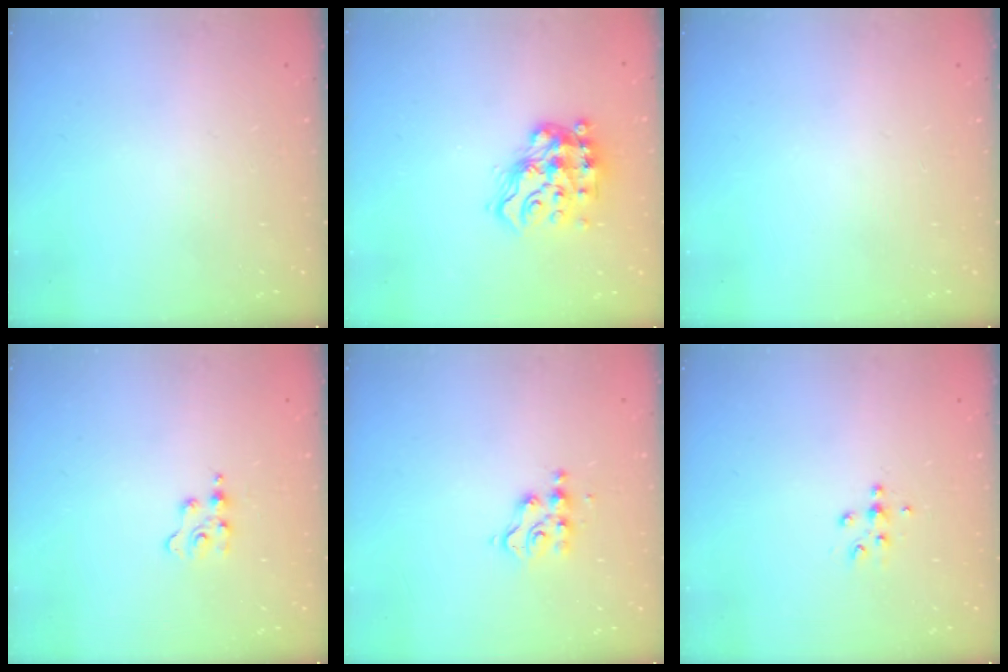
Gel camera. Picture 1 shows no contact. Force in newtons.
{"total": 14.5, "press": 14.3, "slide": 1.9}
{"total": 0.0}
{"total": 2.5, "press": 2.5, "slide": 0.4}
{"total": 4.7, "press": 4.7, "slide": 0.2}
{"total": 4.9, "press": 4.8, "slide": 0.6}